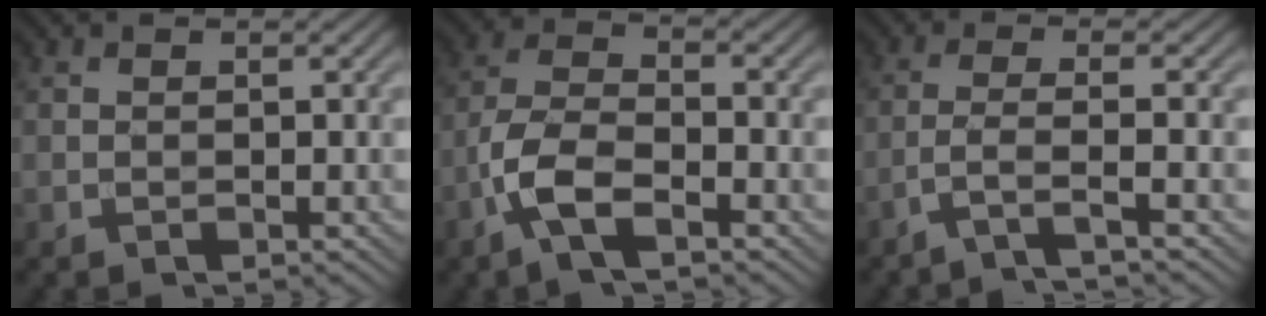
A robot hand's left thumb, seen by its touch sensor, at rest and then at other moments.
{"total": 6.5, "force": [-3.6, 2.5, 4.9], "torque": [-0.109, 0.003, -0.085]}
{"total": 3.4, "force": [-1.9, 0.4, 2.7], "torque": [-0.044, 0.011, -0.063]}